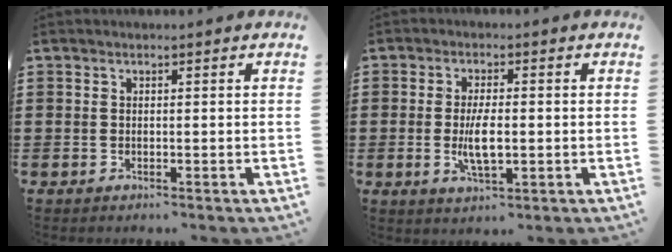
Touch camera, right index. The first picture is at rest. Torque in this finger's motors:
{"motor_torque": [2.14, 0.00, 0.67, 0.21]}